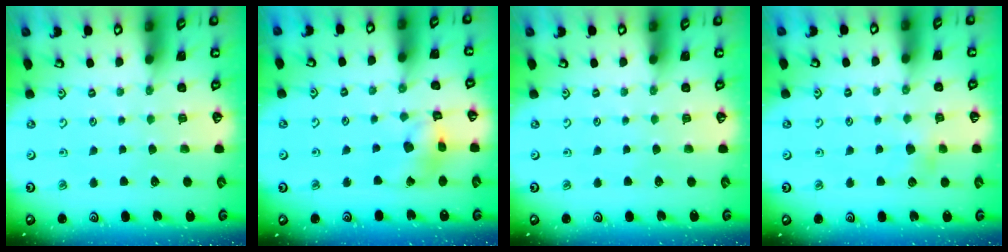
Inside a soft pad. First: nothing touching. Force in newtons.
{"total": 8.6, "press": 8.5, "slide": 0.9}
{"total": 0.0}
{"total": 4.1, "press": 4.0, "slide": 1.0}